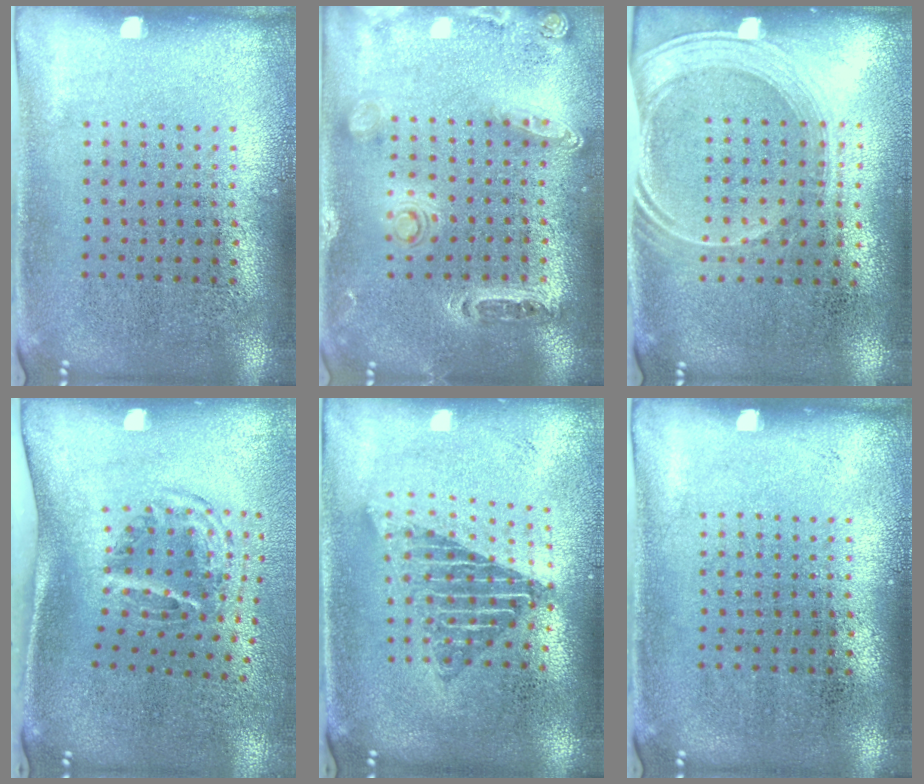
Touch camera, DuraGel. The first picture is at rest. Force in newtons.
{"total": 1.4, "press": 1.4, "slide": 0.3}
{"total": 1.8, "press": 1.6, "slide": 1.0}
{"total": 2.0, "press": 1.2, "slide": 1.6}
{"total": 1.7, "press": 1.3, "slide": 1.0}
{"total": 0.0}